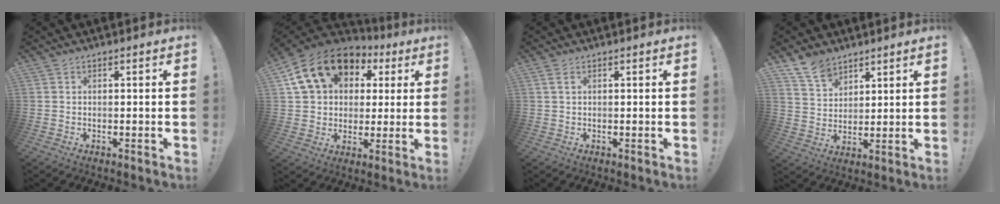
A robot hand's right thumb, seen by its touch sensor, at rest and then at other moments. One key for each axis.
{"total": 18.2, "fx": 7.6, "fy": 13.5, "fz": 9.6, "tx": -0.155, "ty": -0.020, "tz": 0.151}
{"total": 1.9, "fx": 0.8, "fy": 0.7, "fz": 1.6, "tx": -0.036, "ty": 0.005, "tz": 0.015}
{"total": 9.1, "fx": 7.3, "fy": 4.9, "fz": 2.5, "tx": -0.042, "ty": -0.050, "tz": 0.141}